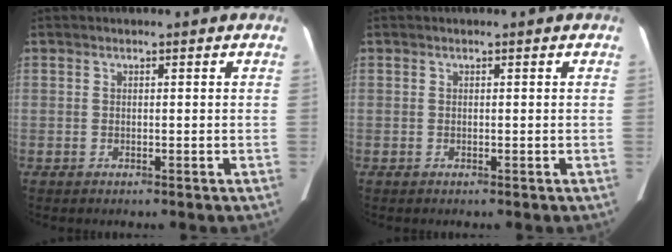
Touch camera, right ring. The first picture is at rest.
{"total": 0.0}